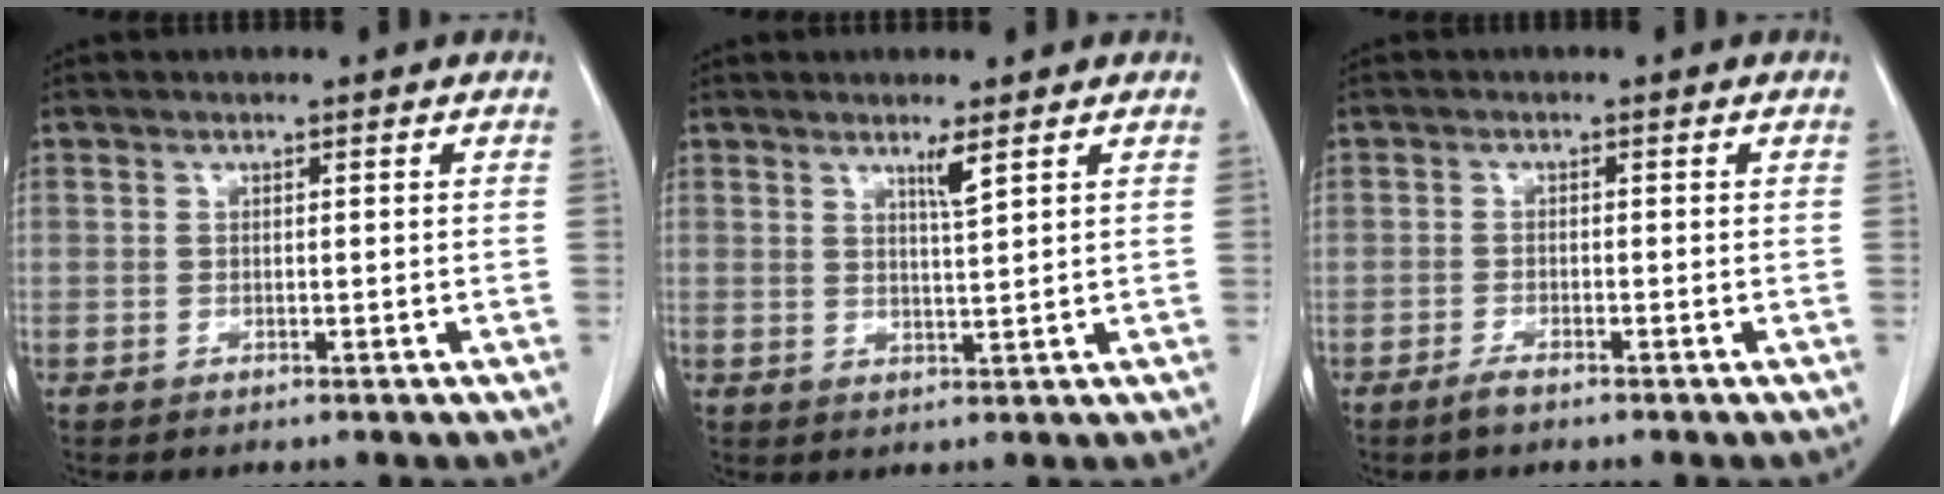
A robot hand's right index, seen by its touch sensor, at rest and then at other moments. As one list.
[{"total": 2.5, "force": [1.6, -0.5, 1.8], "torque": [-0.035, -0.010, 0.031]}, {"total": 1.7, "force": [-1.5, 0.2, 0.9], "torque": [-0.025, -0.004, -0.028]}]